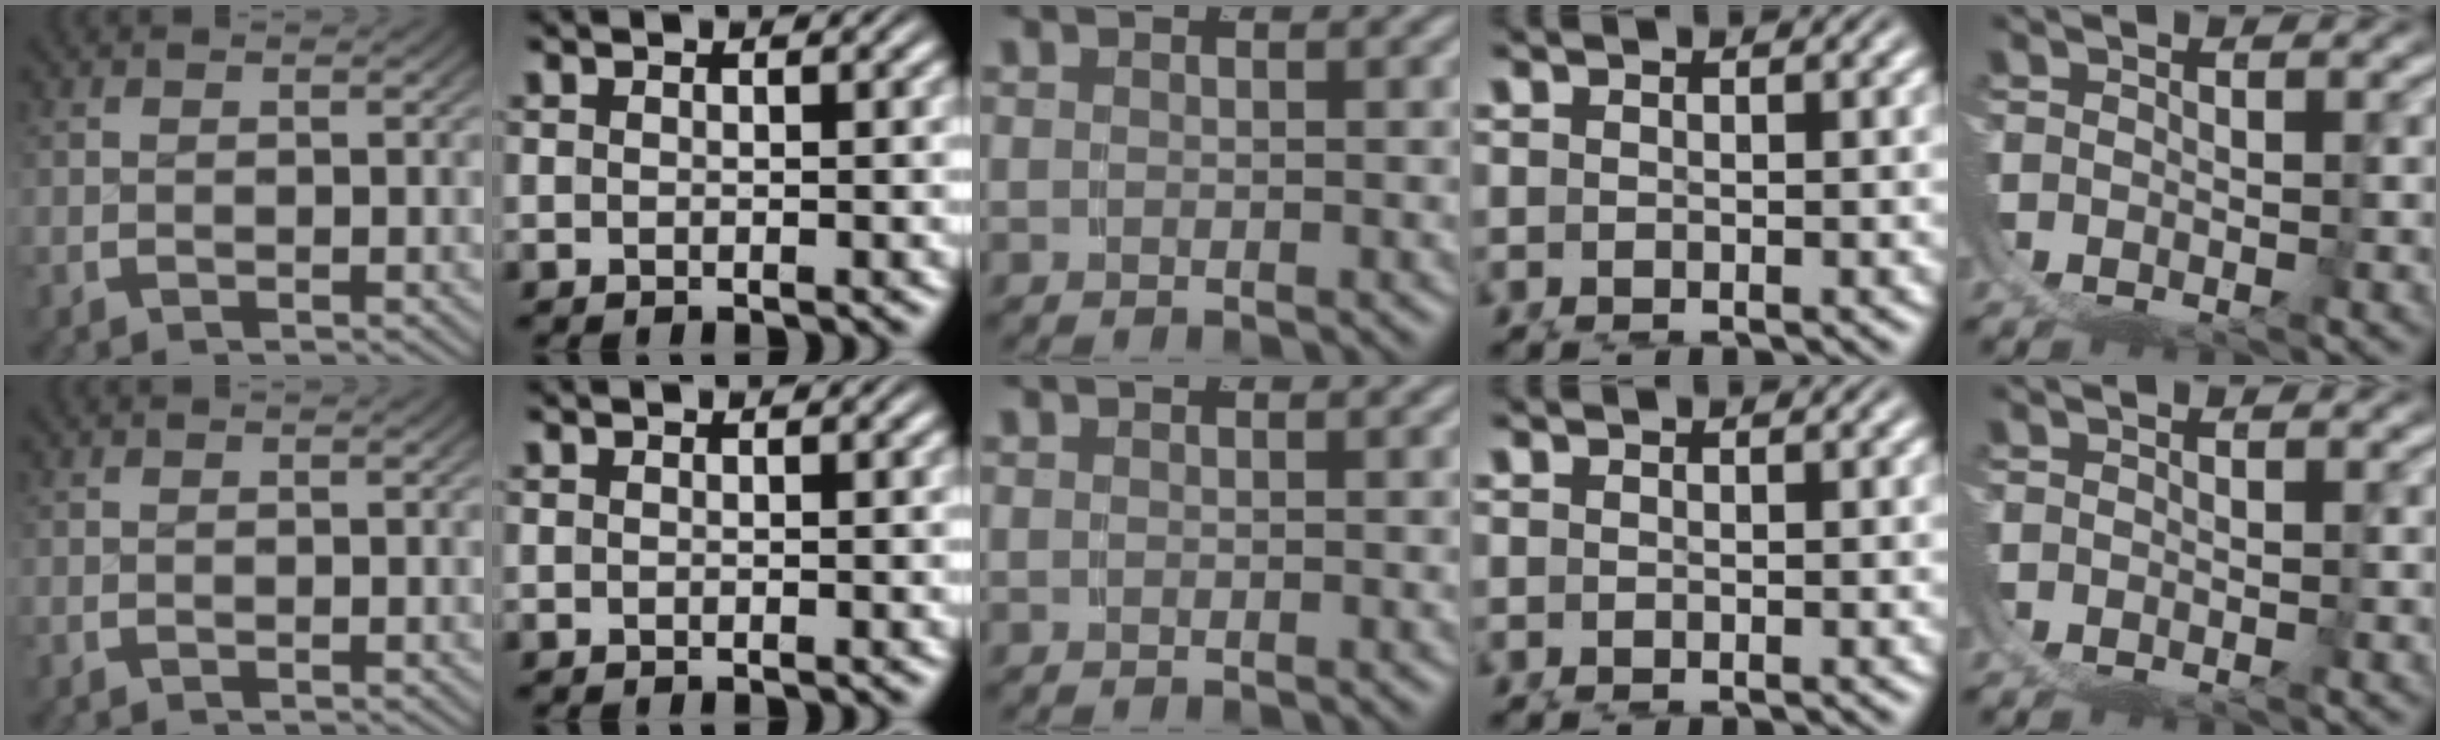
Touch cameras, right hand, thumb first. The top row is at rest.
{}